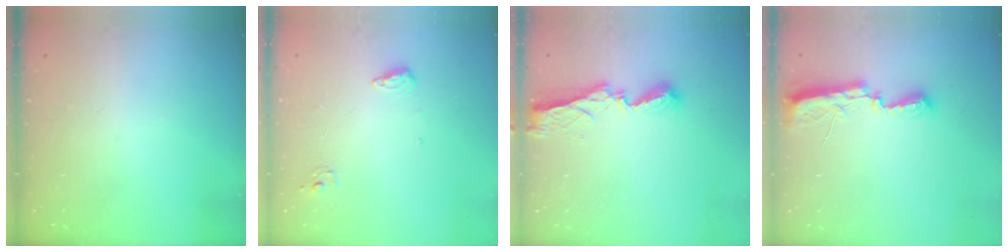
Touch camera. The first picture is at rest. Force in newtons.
{"total": 6.3, "press": 6.1, "slide": 1.6}
{"total": 7.8, "press": 7.8, "slide": 0.5}
{"total": 7.7, "press": 7.7, "slide": 0.7}